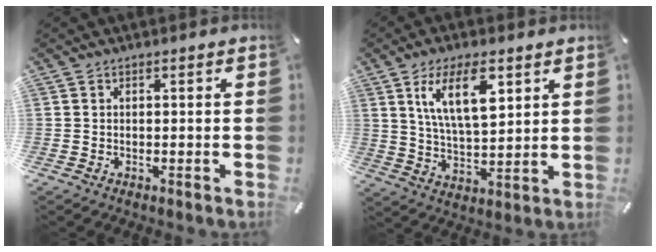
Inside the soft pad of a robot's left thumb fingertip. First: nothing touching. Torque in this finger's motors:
{"motor_torque": [1.82, 1.70, 1.39, -0.68, 0.32]}